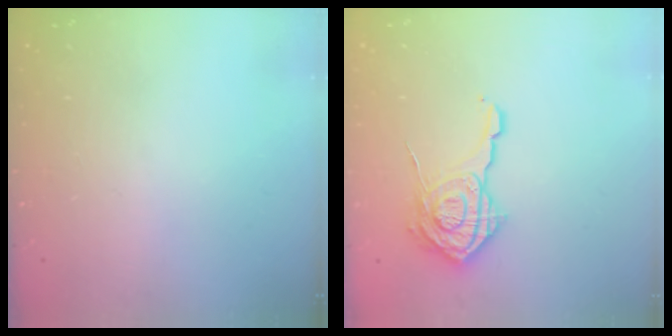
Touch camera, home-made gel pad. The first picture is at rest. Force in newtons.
{"total": 15.0, "press": 15.0, "slide": 0.6}